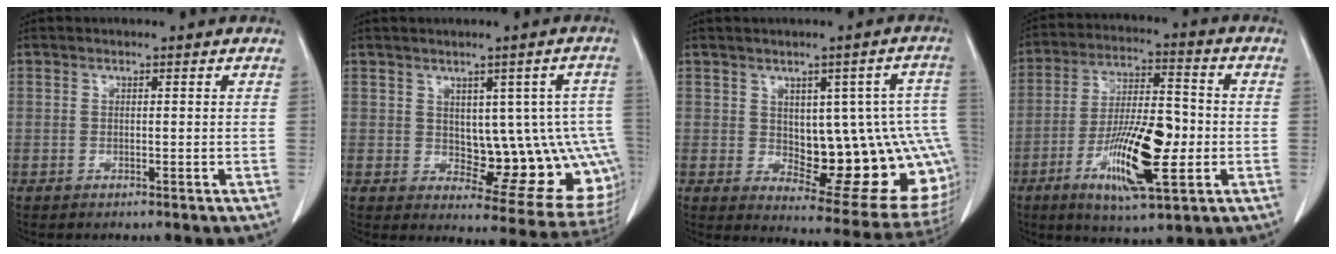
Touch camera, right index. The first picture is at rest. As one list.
[{"total": 12.5, "force": [0.2, 5.4, 11.3], "torque": [-0.118, 0.011, 0.020]}, {"total": 17.2, "force": [-0.7, 6.2, 16.0], "torque": [-0.148, 0.021, 0.017]}, {"total": 14.7, "force": [-4.0, 3.6, 13.7], "torque": [-0.254, -0.004, -0.066]}]